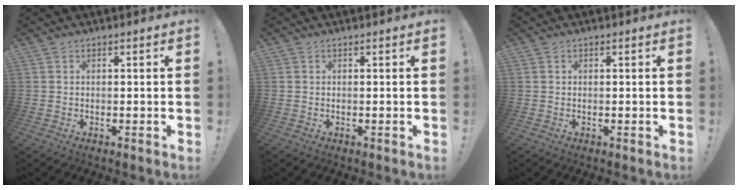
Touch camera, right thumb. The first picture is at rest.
{"total": 0.0}
{"total": 0.0}